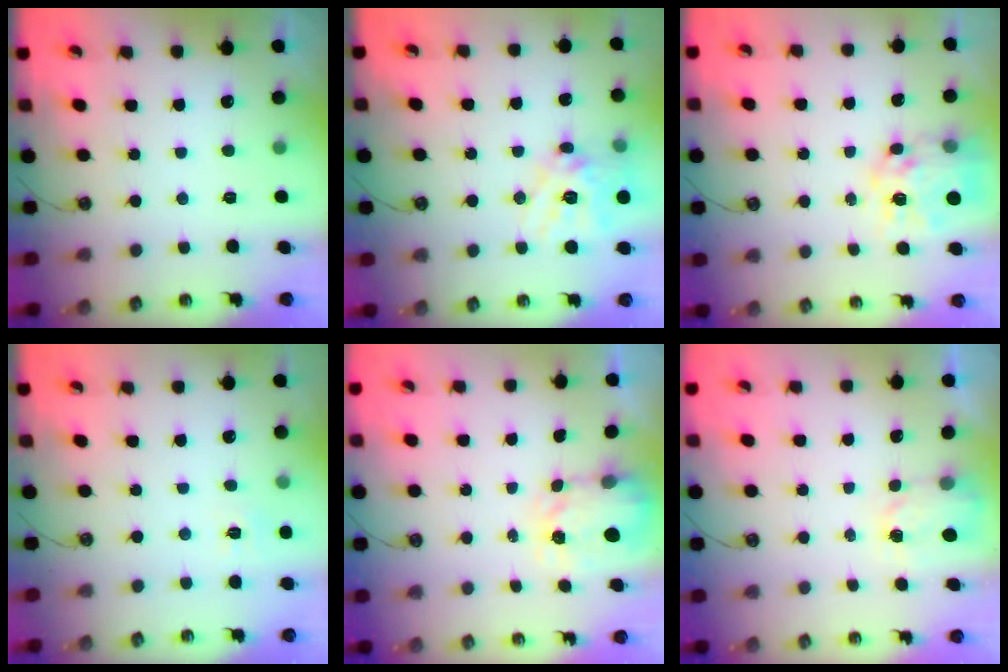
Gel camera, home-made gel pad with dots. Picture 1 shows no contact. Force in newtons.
{"total": 16.1, "press": 16.0, "slide": 2.4}
{"total": 13.0, "press": 13.0, "slide": 1.0}
{"total": 4.5, "press": 4.5, "slide": 0.6}
{"total": 3.5, "press": 3.5, "slide": 0.4}
{"total": 2.7, "press": 2.7, "slide": 0.4}